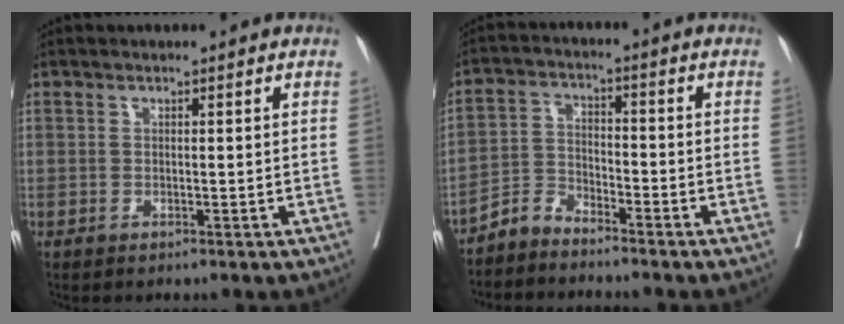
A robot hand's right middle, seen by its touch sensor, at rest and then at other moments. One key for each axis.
{"total": 3.9, "fx": -3.8, "fy": 0.8, "fz": 0.0, "tx": 0.003, "ty": -0.001, "tz": -0.077}